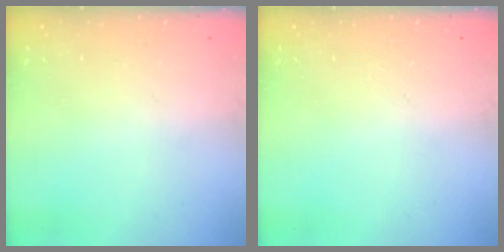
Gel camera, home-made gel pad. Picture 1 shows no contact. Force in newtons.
{"total": 0.0}